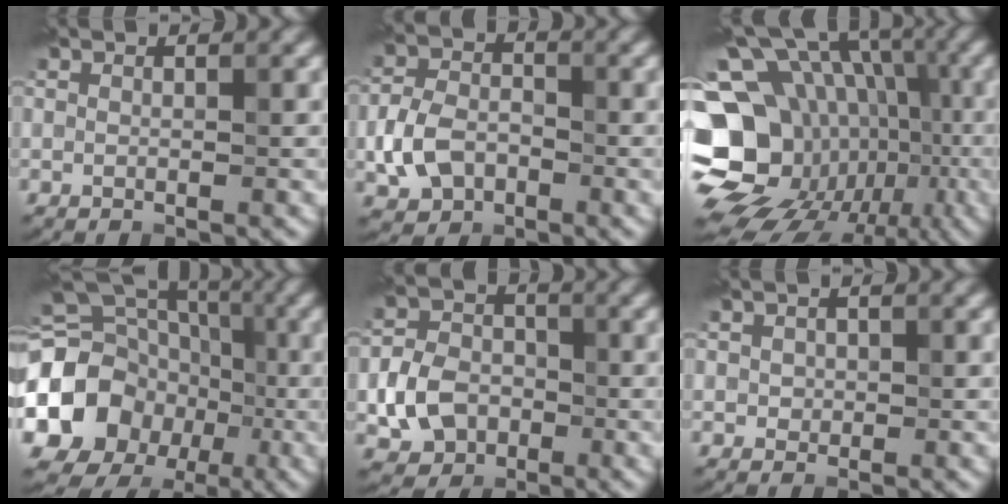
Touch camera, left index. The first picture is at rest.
{"total": 4.6, "force": [-1.7, 3.3, 2.6], "torque": [-0.058, 0.001, -0.037]}
{"total": 19.0, "force": [-6.3, 15.3, 9.4], "torque": [-0.167, 0.000, -0.089]}
{"total": 15.4, "force": [-2.4, 13.4, 7.2], "torque": [-0.132, -0.021, -0.059]}
{"total": 5.1, "force": [-1.6, 4.1, 2.6], "torque": [-0.053, -0.001, -0.036]}
{"total": 0.8, "force": [0.1, 0.8, 0.3], "torque": [-0.003, -0.002, 0.003]}